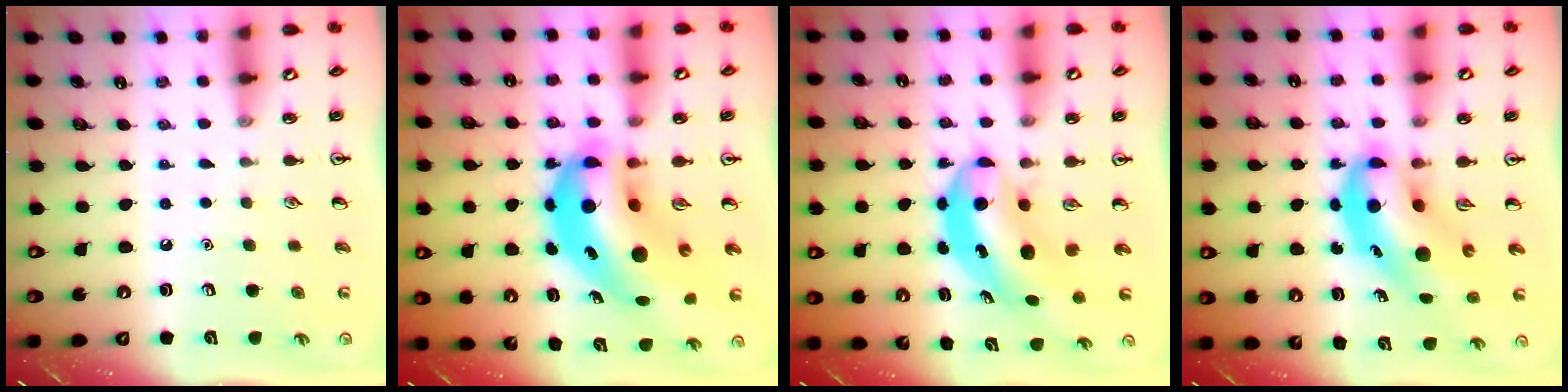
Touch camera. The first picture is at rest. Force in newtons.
{"total": 14.2, "press": 13.6, "slide": 4.1}
{"total": 6.6, "press": 6.4, "slide": 1.8}
{"total": 9.5, "press": 9.1, "slide": 2.7}